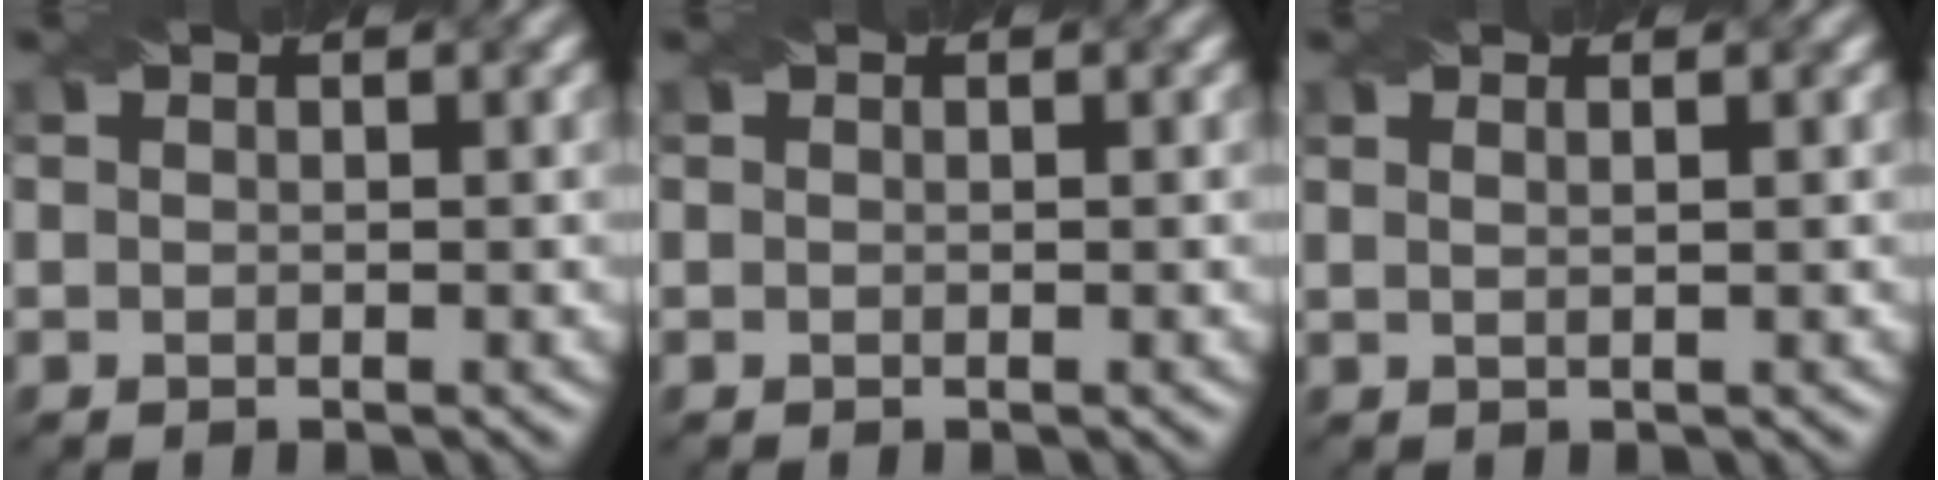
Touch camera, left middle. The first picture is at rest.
{"total": 0.0}
{"total": 2.9, "force": [1.3, 1.5, 2.1], "torque": [-0.008, 0.020, -0.012]}